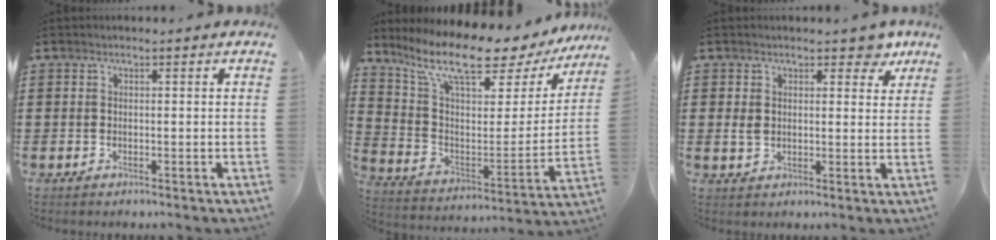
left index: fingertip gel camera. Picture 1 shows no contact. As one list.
[{"total": 11.5, "force": [8.5, 3.2, 7.1], "torque": [-0.156, -0.053, 0.138]}, {"total": 4.9, "force": [2.7, 3.2, 2.5], "torque": [-0.033, -0.005, 0.041]}]